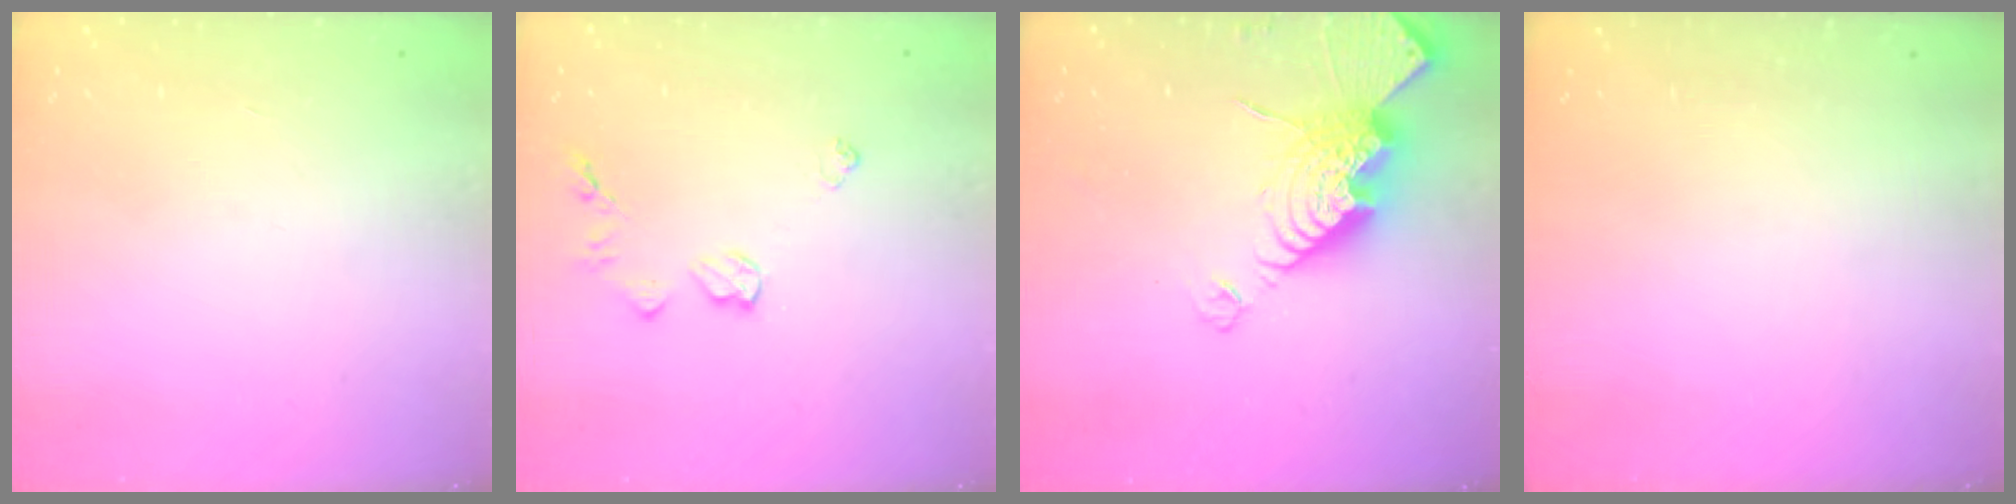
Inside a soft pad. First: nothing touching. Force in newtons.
{"total": 6.4, "press": 6.4, "slide": 0.6}
{"total": 14.6, "press": 14.6, "slide": 1.1}
{"total": 0.0}